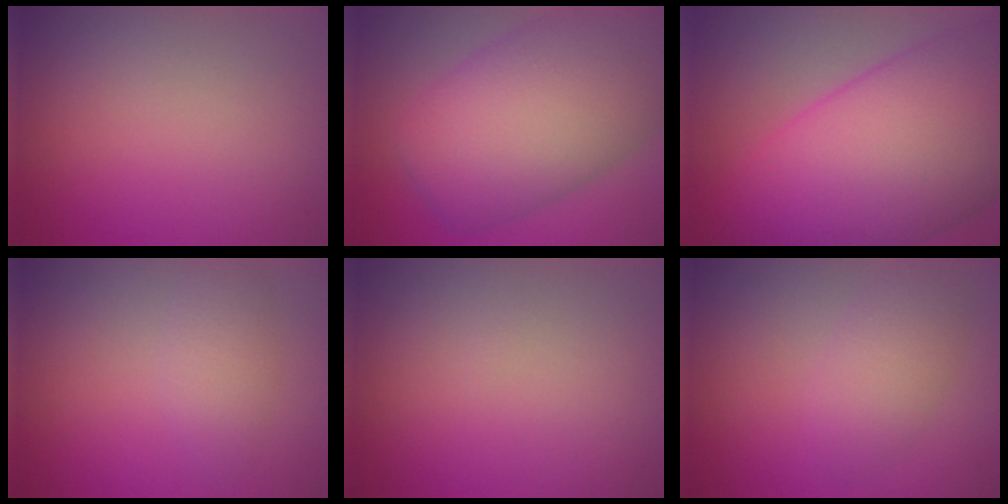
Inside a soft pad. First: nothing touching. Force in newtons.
{"total": 12.3, "press": 12.3, "slide": 0.5}
{"total": 15.1, "press": 15.1, "slide": 0.4}
{"total": 2.4, "press": 2.4, "slide": 0.0}
{"total": 0.0}
{"total": 3.1, "press": 3.1, "slide": 0.2}